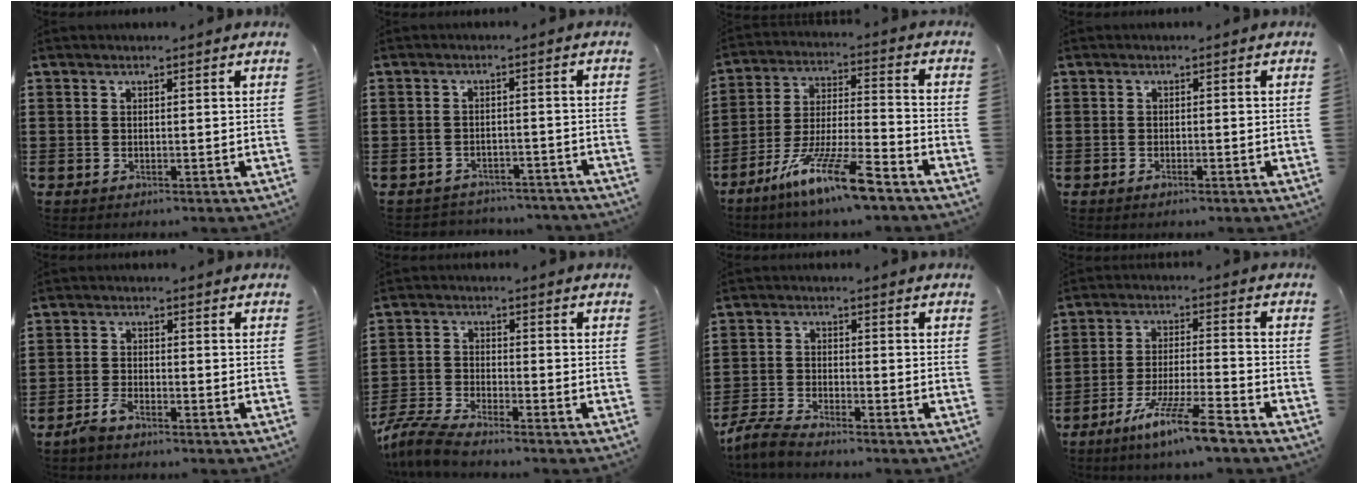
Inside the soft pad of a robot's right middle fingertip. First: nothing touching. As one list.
[{"total": 2.7, "force": [-2.7, 0.4, -0.1], "torque": [-0.007, 0.000, -0.059]}, {"total": 12.0, "force": [-8.6, 1.3, 8.3], "torque": [-0.161, 0.009, -0.163]}, {"total": 0.7, "force": [-0.5, 0.2, 0.4], "torque": [-0.011, -0.005, -0.009]}, {"total": 2.7, "force": [-2.2, 0.6, 1.4], "torque": [-0.041, 0.002, -0.047]}, {"total": 5.5, "force": [-5.1, 0.3, 2.1], "torque": [-0.068, -0.013, -0.106]}, {"total": 4.0, "force": [-3.7, 0.3, 1.5], "torque": [-0.047, -0.005, -0.080]}, {"total": 9.6, "force": [-7.1, 0.4, 6.5], "torque": [-0.127, -0.007, -0.136]}]